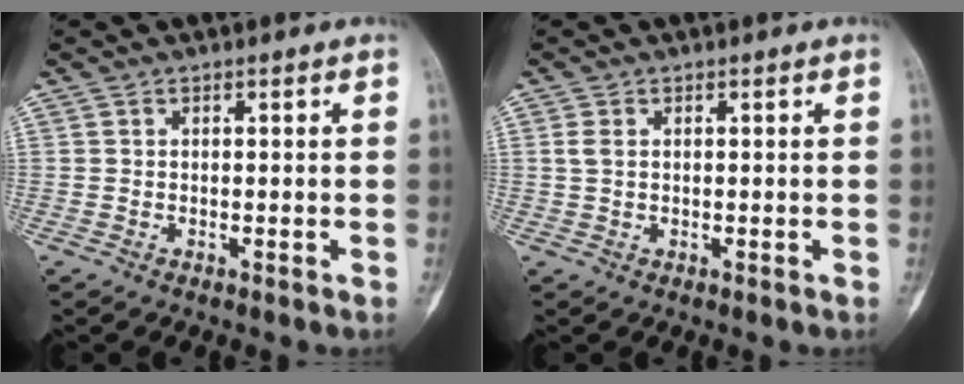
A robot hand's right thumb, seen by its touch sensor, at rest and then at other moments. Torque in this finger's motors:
{"motor_torque": [-0.21, -0.04, 0.13, -0.08, -0.02]}